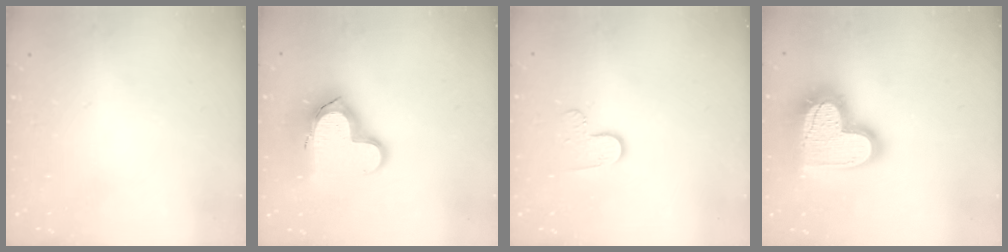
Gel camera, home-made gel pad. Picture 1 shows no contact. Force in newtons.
{"total": 15.6, "press": 15.5, "slide": 1.3}
{"total": 6.0, "press": 6.0, "slide": 0.6}
{"total": 23.3, "press": 23.2, "slide": 1.9}